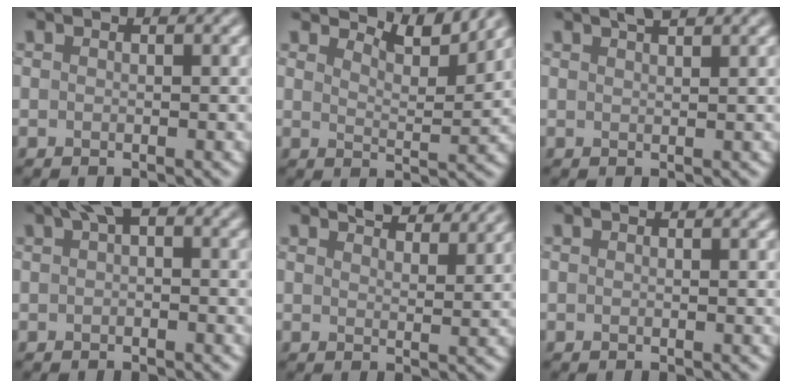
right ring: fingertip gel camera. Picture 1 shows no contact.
{"total": 4.1, "force": [3.8, 0.5, 1.5], "torque": [-0.030, -0.003, 0.055]}
{"total": 1.8, "force": [1.5, 0.4, 1.0], "torque": [-0.006, 0.002, 0.018]}
{"total": 2.5, "force": [1.0, 1.0, 2.1], "torque": [-0.025, 0.012, 0.012]}
{"total": 4.2, "force": [3.8, 0.8, 1.5], "torque": [-0.025, 0.000, 0.049]}
{"total": 0.0}